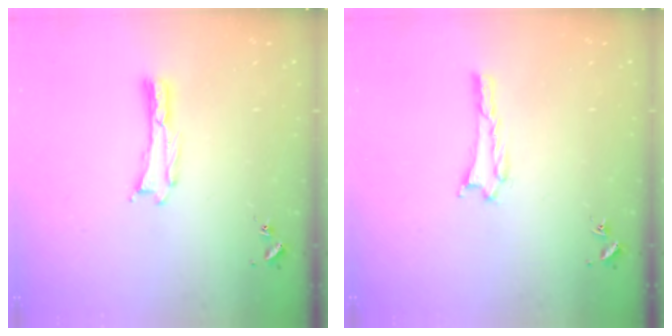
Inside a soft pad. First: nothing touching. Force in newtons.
{"total": 0.9, "press": 0.8, "slide": 0.1}